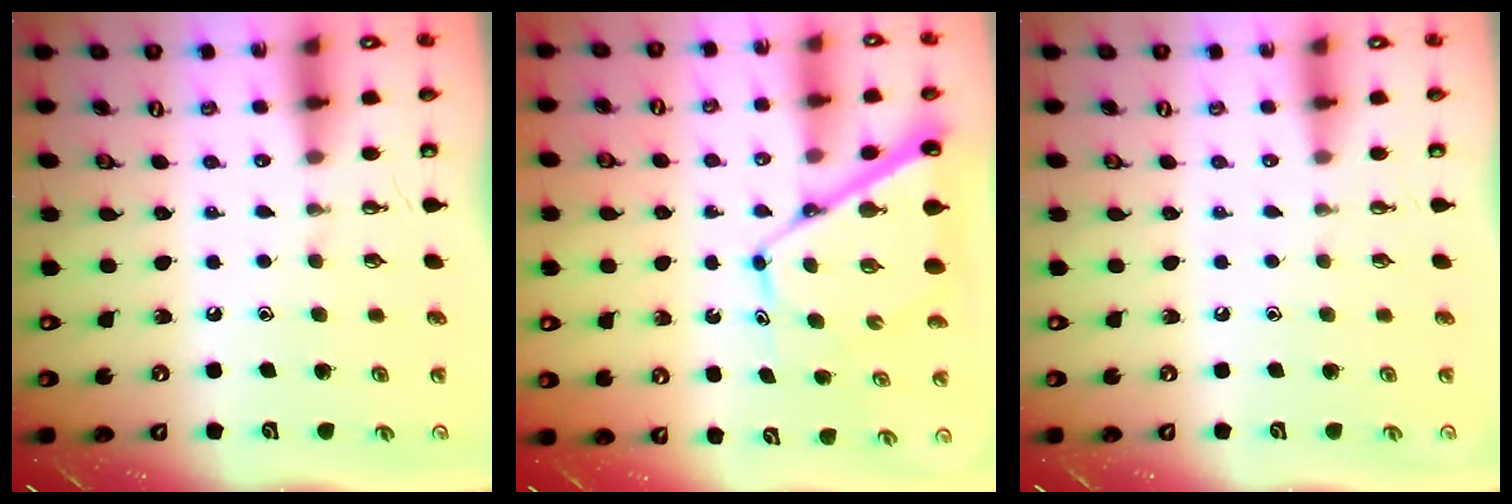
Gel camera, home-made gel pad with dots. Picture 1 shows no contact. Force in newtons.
{"total": 11.1, "press": 11.1, "slide": 1.2}
{"total": 0.0}